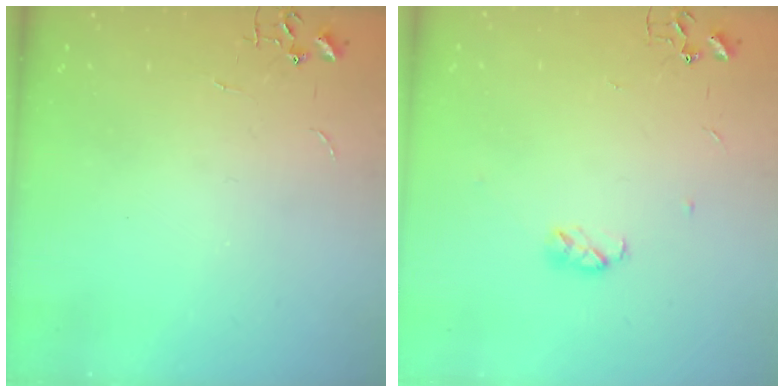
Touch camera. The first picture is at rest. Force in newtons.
{"total": 5.2, "press": 5.1, "slide": 0.7}